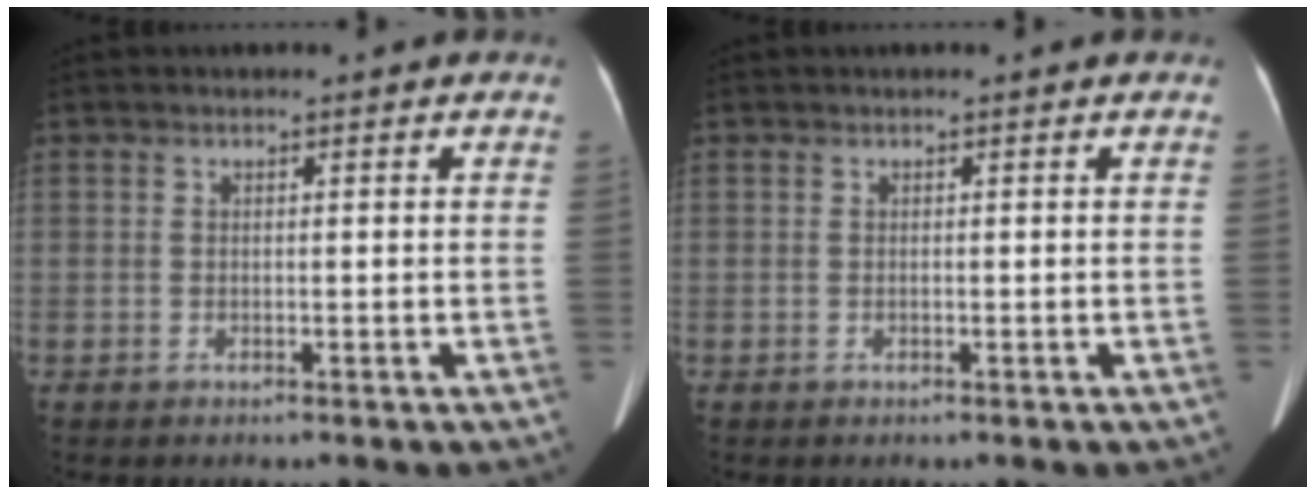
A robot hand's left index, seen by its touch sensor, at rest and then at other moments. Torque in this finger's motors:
{"motor_torque": [-0.13, 0.07, -0.01, -0.01]}